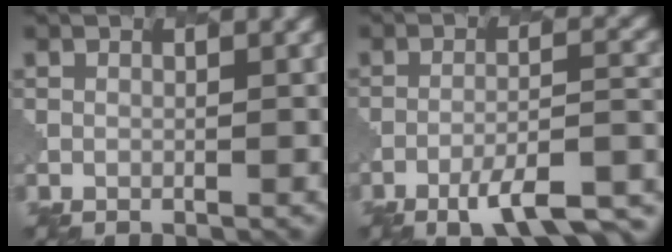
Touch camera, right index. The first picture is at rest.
{"total": 9.3, "force": [-6.7, 2.0, 6.2], "torque": [-0.089, 0.004, -0.096]}